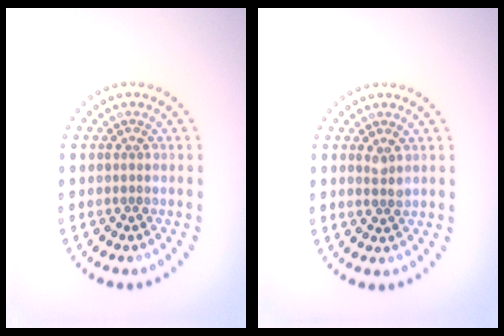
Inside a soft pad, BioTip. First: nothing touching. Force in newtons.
{"total": 1.0, "press": 1.0, "slide": 0.2}